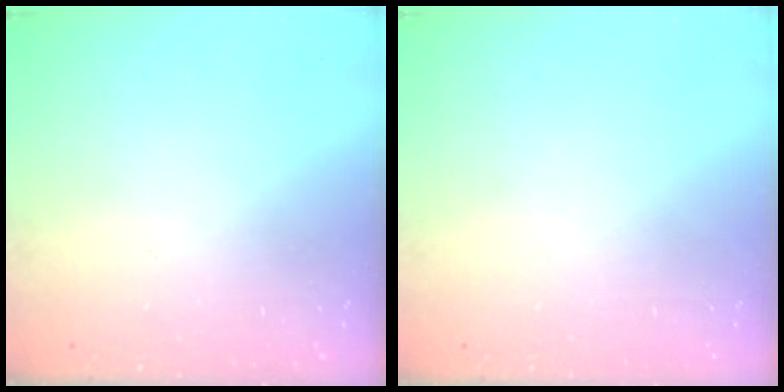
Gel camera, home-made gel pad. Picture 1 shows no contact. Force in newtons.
{"total": 0.0}